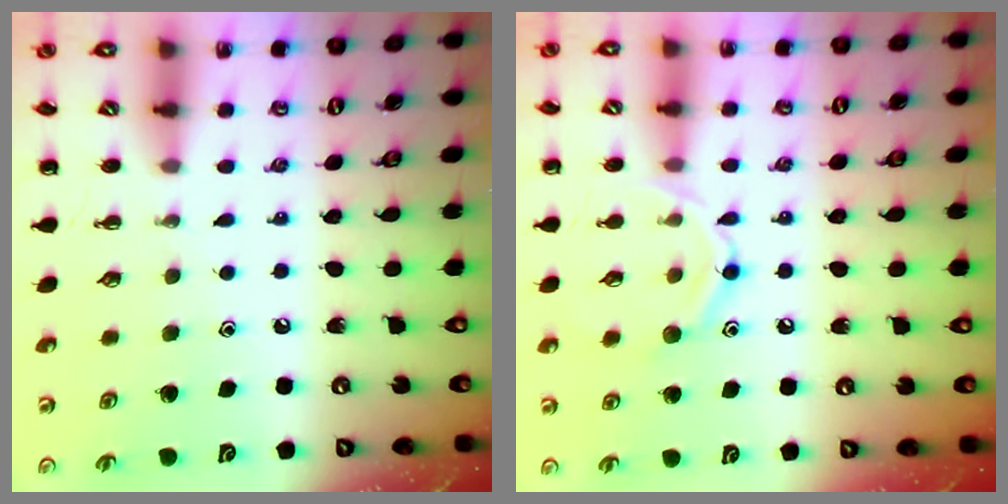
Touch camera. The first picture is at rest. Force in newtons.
{"total": 10.9, "press": 10.8, "slide": 0.9}